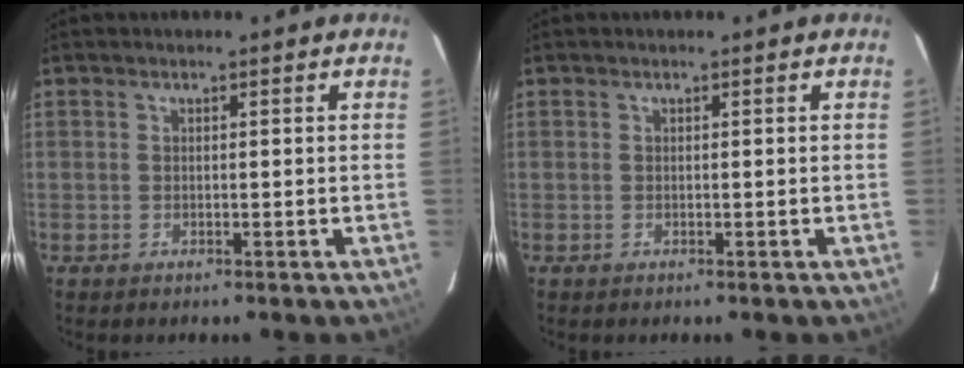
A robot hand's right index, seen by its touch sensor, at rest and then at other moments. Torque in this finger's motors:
{"motor_torque": [-0.05, 0.25, -0.02, 0.00]}